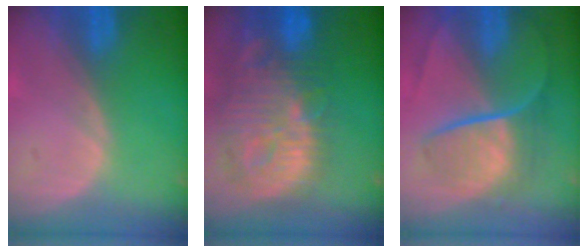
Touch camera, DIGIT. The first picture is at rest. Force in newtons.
{"total": 14.1, "press": 12.4, "slide": 6.9}
{"total": 9.3, "press": 7.7, "slide": 5.1}